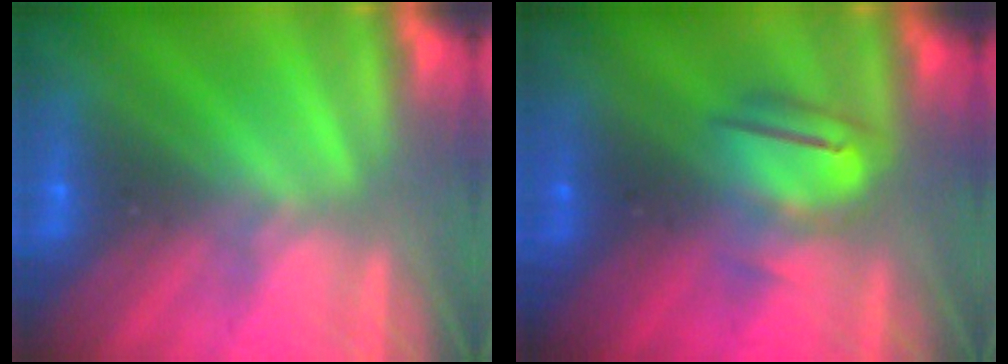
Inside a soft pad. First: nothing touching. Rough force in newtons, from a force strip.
{"total": 4.6}